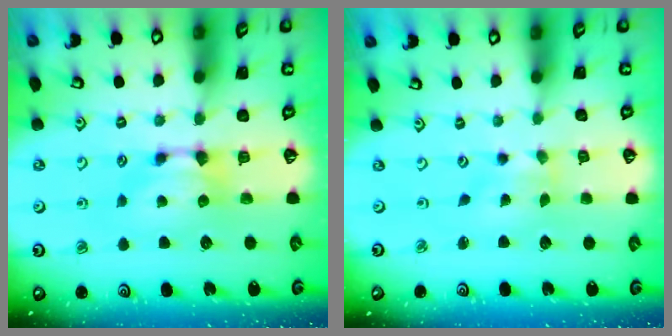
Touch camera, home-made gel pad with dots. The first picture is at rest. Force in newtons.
{"total": 2.7, "press": 2.6, "slide": 1.0}